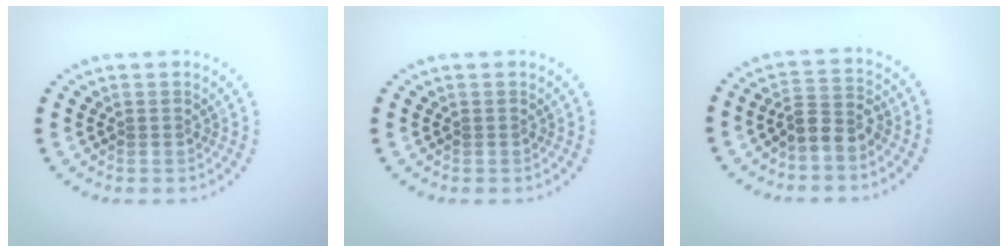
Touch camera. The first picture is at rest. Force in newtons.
{"total": 0.0}
{"total": 2.6, "press": 2.4, "slide": 1.2}